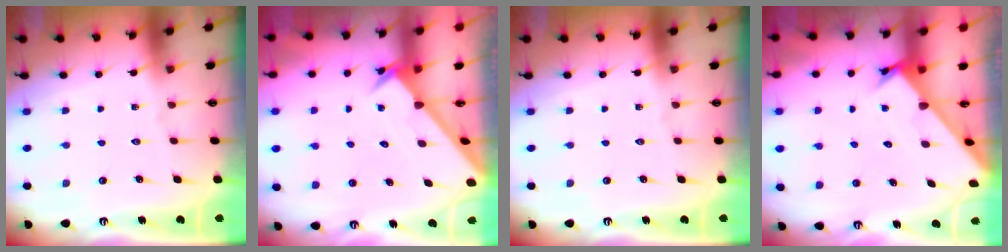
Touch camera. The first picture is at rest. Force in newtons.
{"total": 2.6, "press": 2.6, "slide": 0.2}
{"total": 0.0}
{"total": 2.3, "press": 2.3, "slide": 0.2}